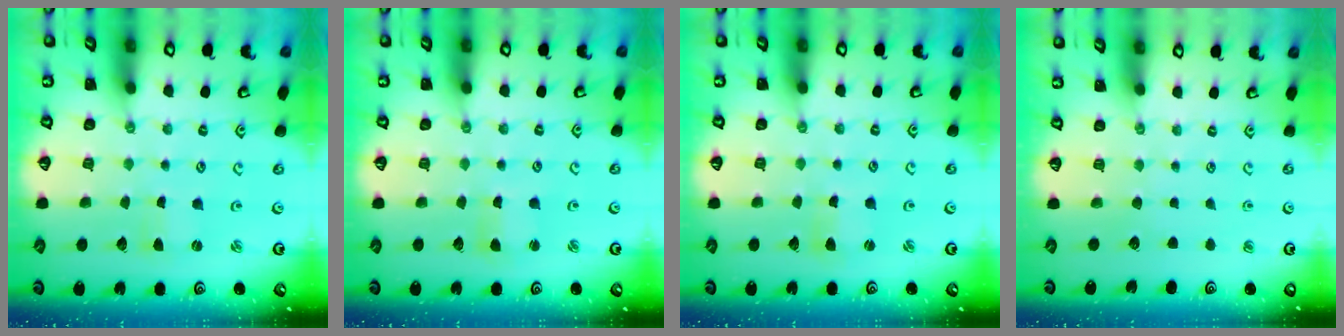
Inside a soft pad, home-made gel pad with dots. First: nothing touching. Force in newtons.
{"total": 1.6, "press": 1.6, "slide": 0.3}
{"total": 2.1, "press": 2.1, "slide": 0.3}
{"total": 0.0}